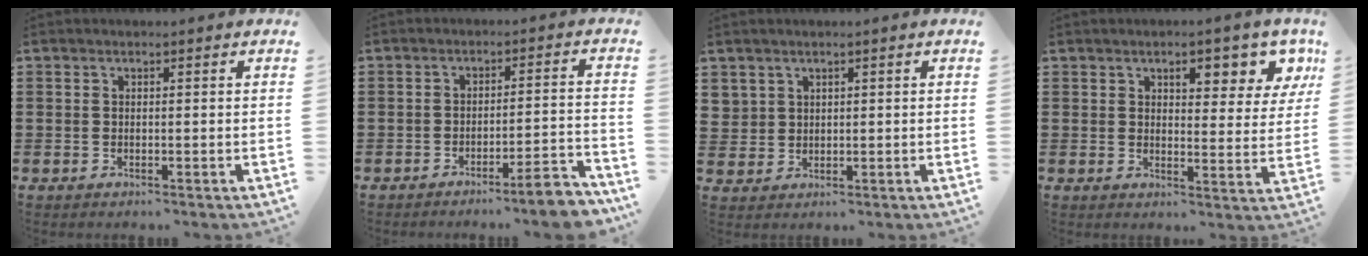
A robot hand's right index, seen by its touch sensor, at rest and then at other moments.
{"total": 5.6, "force": [-4.6, 0.0, 3.2], "torque": [-0.051, -0.012, -0.085]}
{"total": 2.3, "force": [1.5, 1.7, 0.2], "torque": [-0.012, 0.009, 0.029]}
{"total": 6.2, "force": [3.8, 2.6, 4.1], "torque": [-0.062, -0.006, 0.058]}